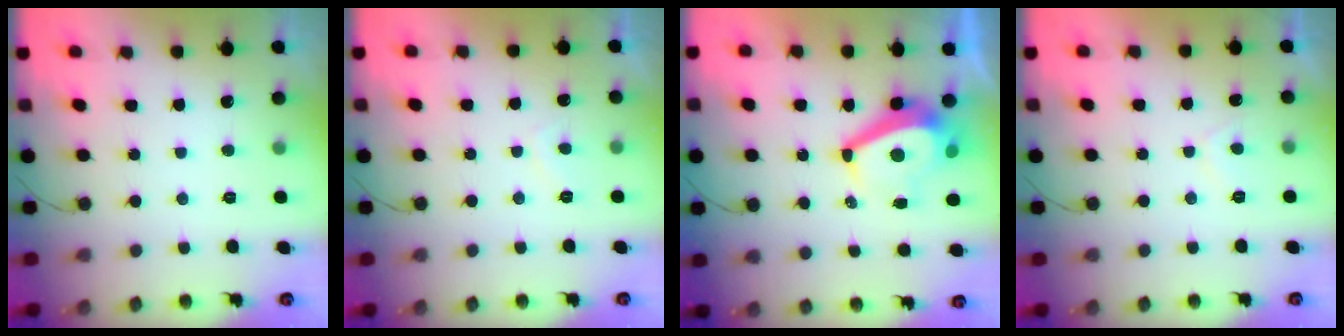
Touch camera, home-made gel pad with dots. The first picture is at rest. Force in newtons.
{"total": 1.5, "press": 1.3, "slide": 0.7}
{"total": 8.9, "press": 8.9, "slide": 1.1}
{"total": 2.8, "press": 2.7, "slide": 0.8}